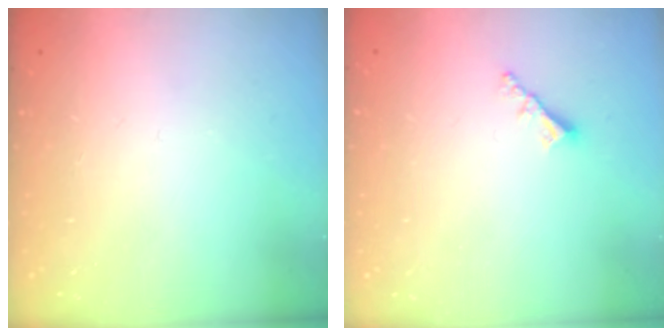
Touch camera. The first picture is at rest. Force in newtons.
{"total": 2.3, "press": 2.3, "slide": 0.1}